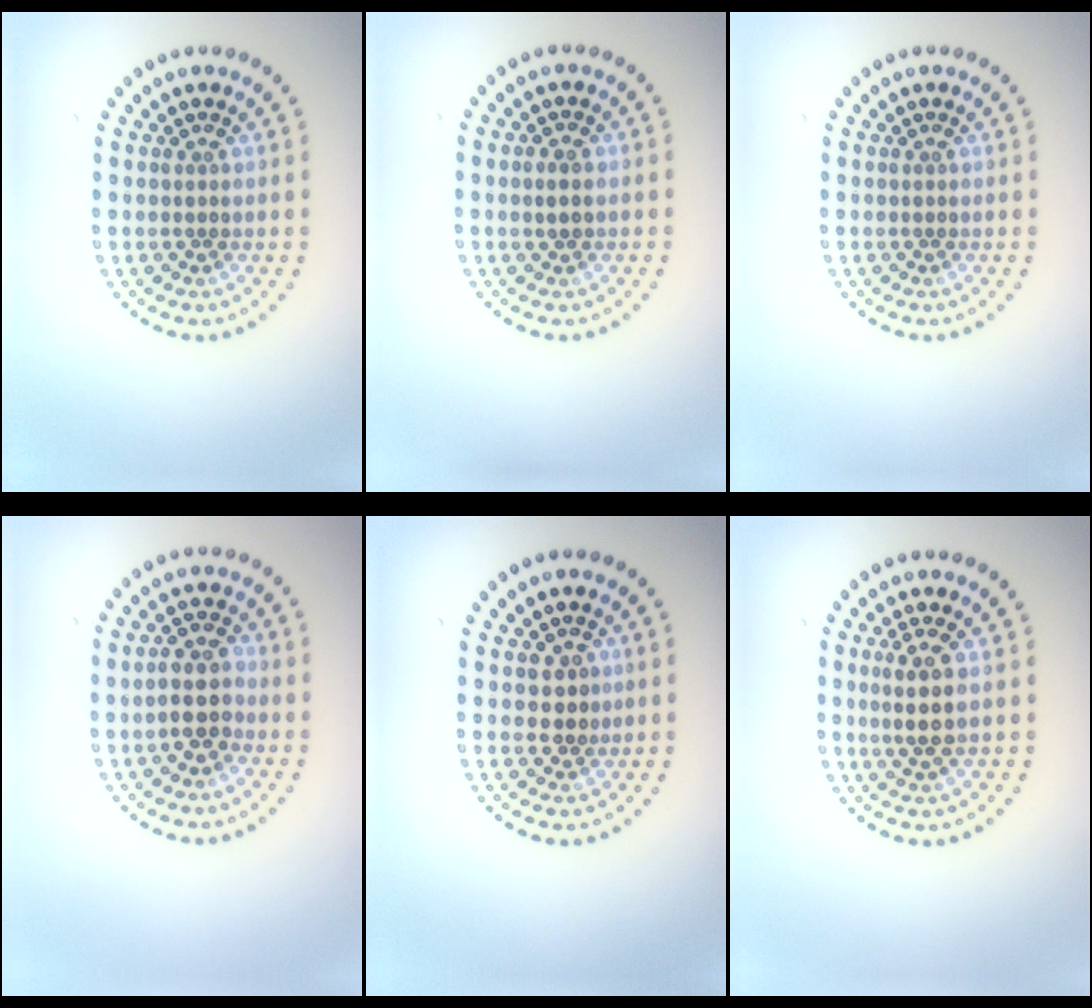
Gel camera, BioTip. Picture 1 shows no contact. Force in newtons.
{"total": 0.9, "press": 0.9, "slide": 0.2}
{"total": 0.0}
{"total": 3.1, "press": 2.9, "slide": 1.2}
{"total": 1.8, "press": 1.7, "slide": 0.6}
{"total": 2.5, "press": 2.3, "slide": 1.1}